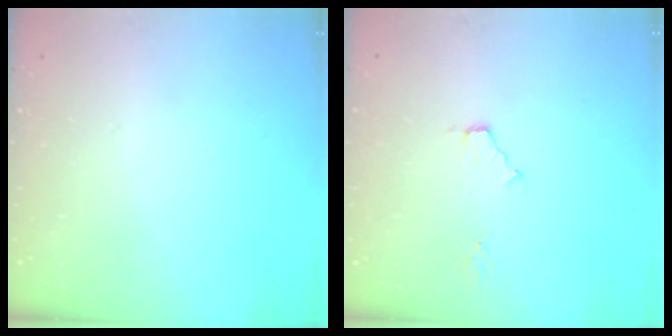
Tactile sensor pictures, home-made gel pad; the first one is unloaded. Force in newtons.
{"total": 3.3, "press": 3.3, "slide": 0.4}